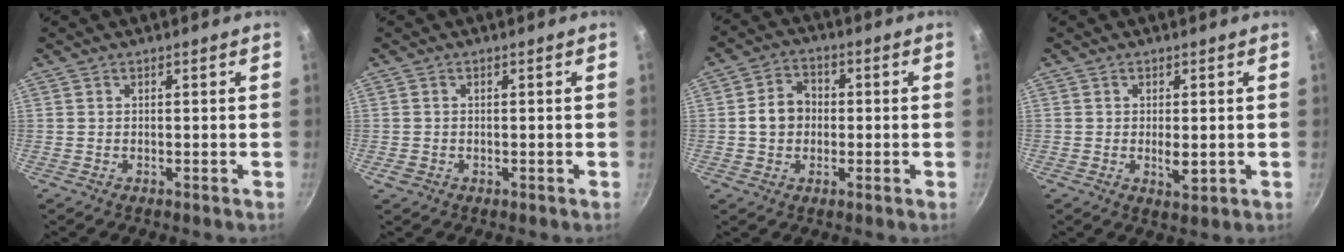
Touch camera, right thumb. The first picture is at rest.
{"total": 1.3, "force": [-0.4, 1.1, 0.5], "torque": [-0.010, 0.003, -0.008]}
{"total": 7.0, "force": [-0.2, 5.7, 4.1], "torque": [-0.053, 0.018, -0.011]}
{"total": 3.2, "force": [-0.3, 1.5, 2.9], "torque": [-0.044, -0.006, -0.004]}